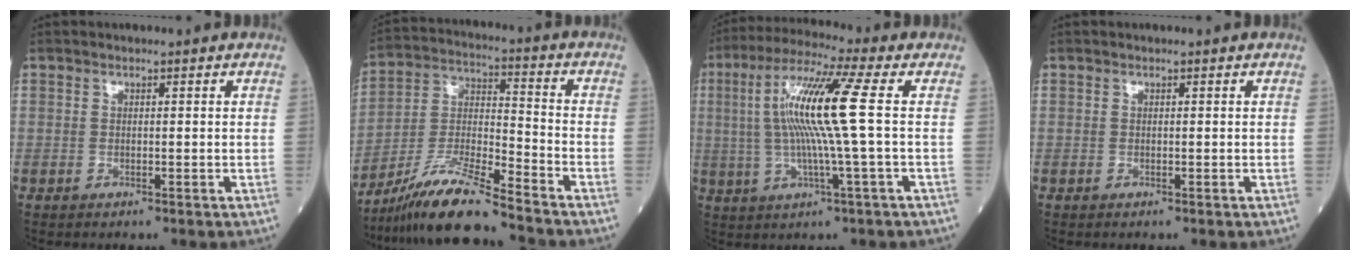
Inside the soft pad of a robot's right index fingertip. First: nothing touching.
{"total": 12.5, "force": [-10.4, -0.3, 7.0], "torque": [-0.144, -0.015, -0.195]}
{"total": 12.7, "force": [1.2, -1.1, 12.6], "torque": [-0.250, 0.013, 0.017]}
{"total": 0.0}